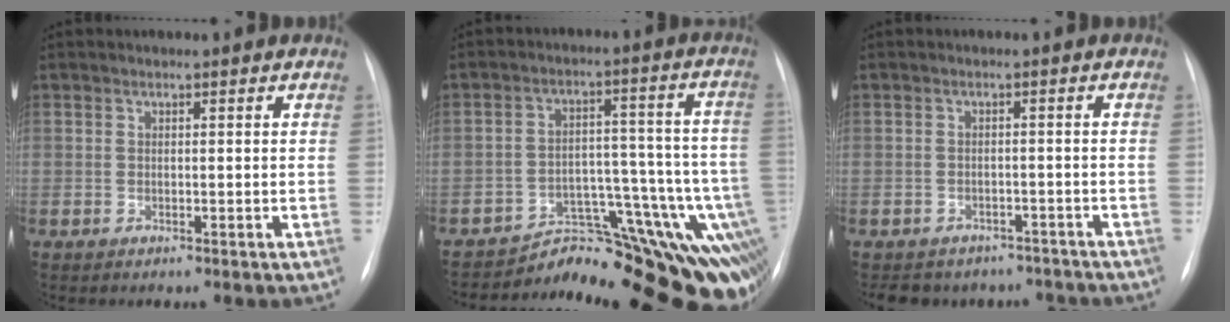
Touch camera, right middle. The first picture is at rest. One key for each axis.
{"total": 17.3, "fx": -13.9, "fy": 4.8, "fz": 9.1, "tx": -0.016, "ty": 0.060, "tz": -0.167}
{"total": 9.8, "fx": -8.4, "fy": 5.0, "fz": 1.1, "tx": -0.010, "ty": 0.017, "tz": -0.093}